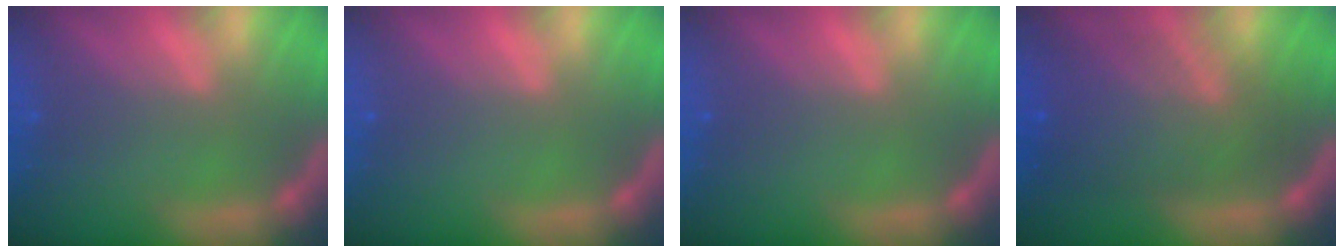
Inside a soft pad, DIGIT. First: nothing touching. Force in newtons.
{"total": 0.0}
{"total": 0.0}
{"total": 8.1}